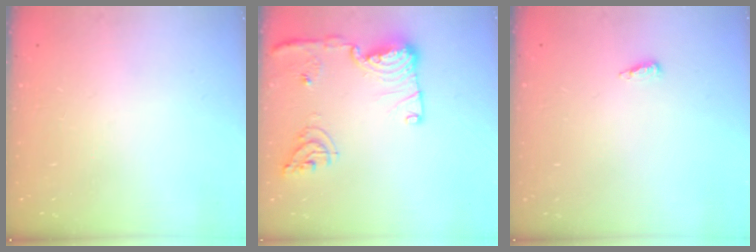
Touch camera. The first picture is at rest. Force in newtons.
{"total": 15.2, "press": 14.8, "slide": 3.3}
{"total": 4.3, "press": 4.2, "slide": 0.9}